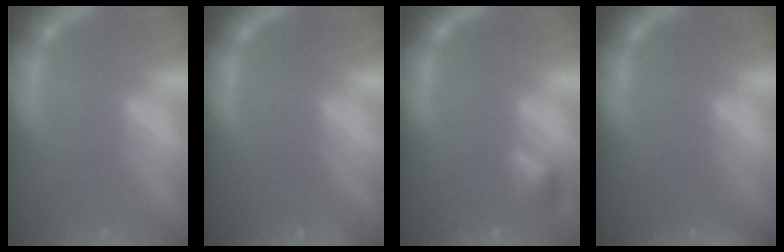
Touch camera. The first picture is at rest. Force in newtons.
{"total": 1.4}
{"total": 1.9}
{"total": 5.5}